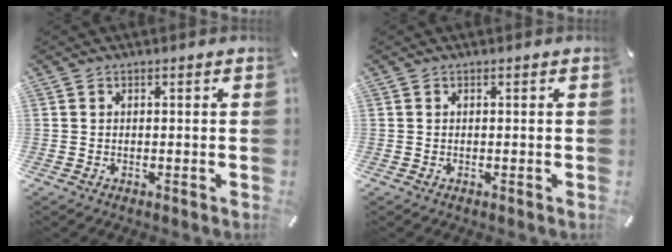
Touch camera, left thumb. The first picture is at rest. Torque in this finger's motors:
{"motor_torque": [0.00, 0.00, -0.02, 0.02, 0.00]}